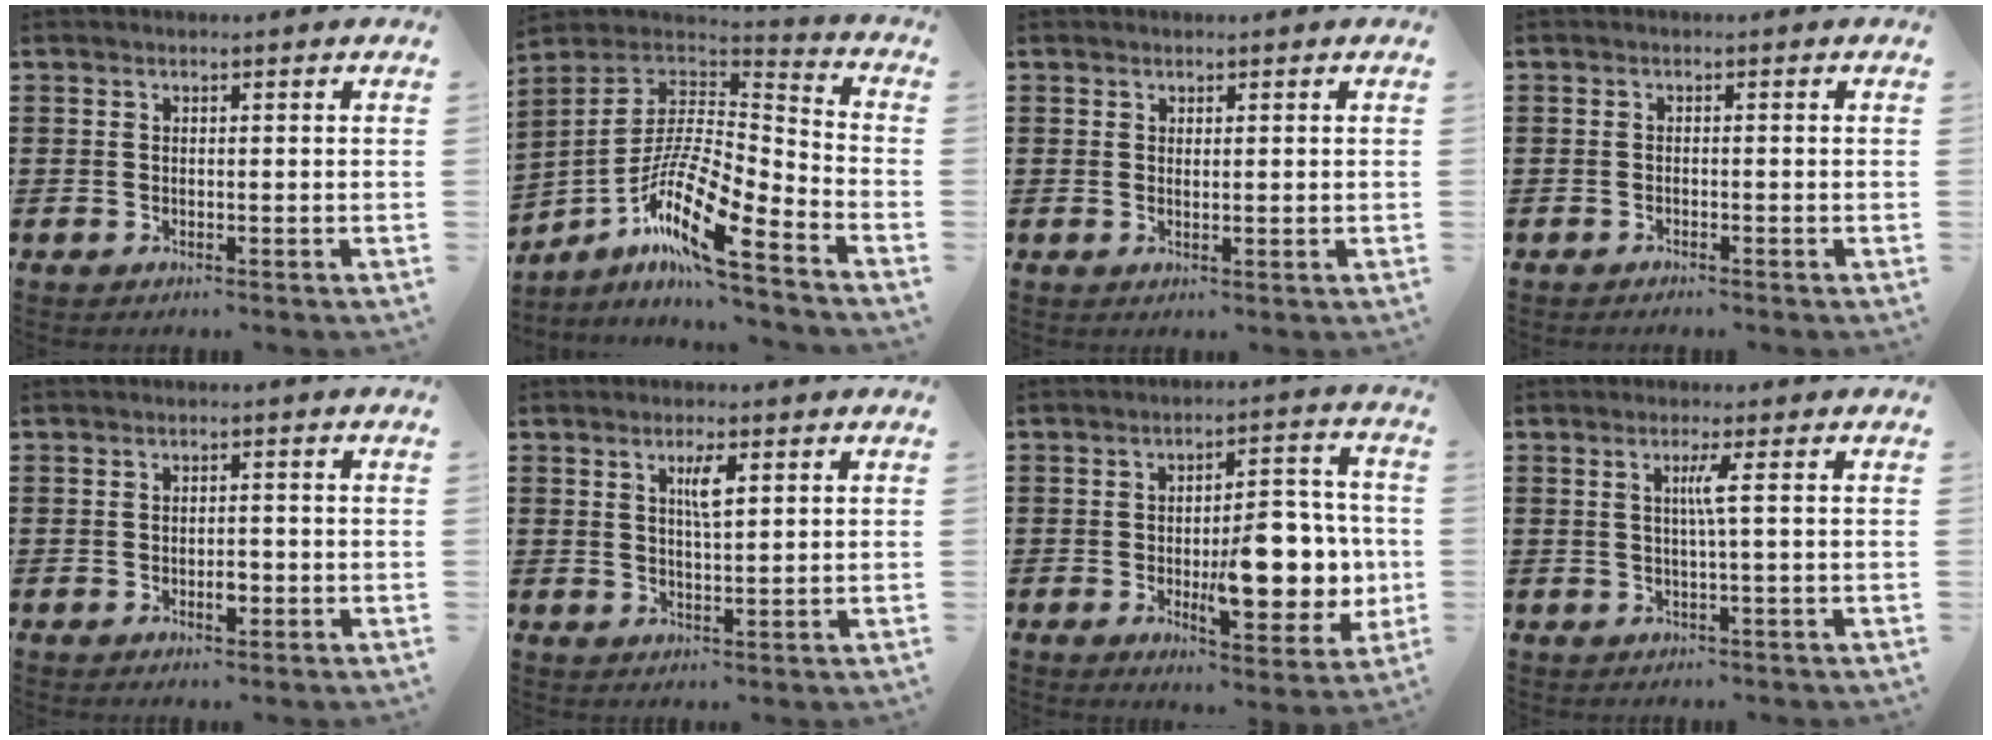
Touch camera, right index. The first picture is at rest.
{"total": 14.9, "force": [-9.4, 2.8, 11.2], "torque": [-0.231, -0.004, -0.186]}
{"total": 0.6, "force": [0.4, 0.1, 0.4], "torque": [-0.007, 0.001, 0.008]}
{"total": 0.8, "force": [-0.8, 0.0, 0.2], "torque": [-0.005, -0.002, -0.015]}
{"total": 2.3, "force": [-0.8, 1.0, 1.9], "torque": [-0.035, 0.001, -0.014]}
{"total": 3.4, "force": [1.3, 0.8, 3.1], "torque": [-0.056, 0.003, 0.017]}
{"total": 12.3, "force": [-1.6, 5.5, 10.9], "torque": [-0.136, -0.009, -0.025]}
{"total": 2.8, "force": [0.4, -0.6, 2.7], "torque": [-0.052, -0.004, 0.001]}